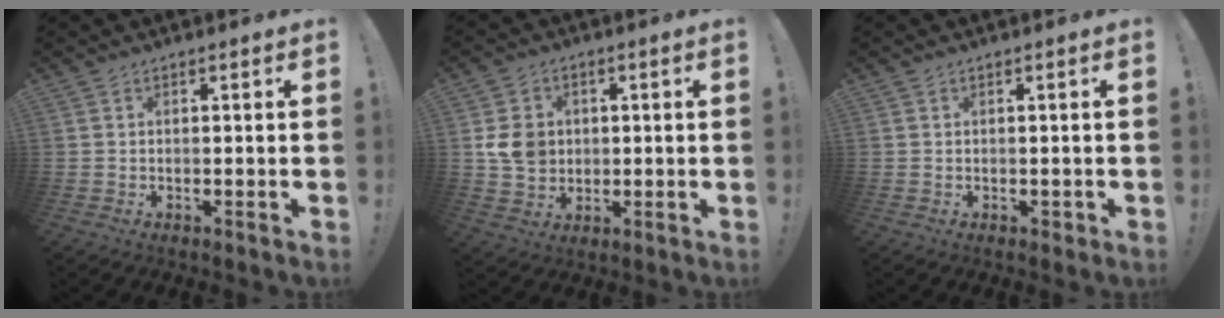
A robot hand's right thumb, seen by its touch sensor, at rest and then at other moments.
{"total": 8.6, "force": [1.0, 7.6, 4.0], "torque": [-0.062, 0.001, 0.023]}
{"total": 1.1, "force": [-0.2, 0.8, 0.7], "torque": [-0.008, 0.001, -0.003]}